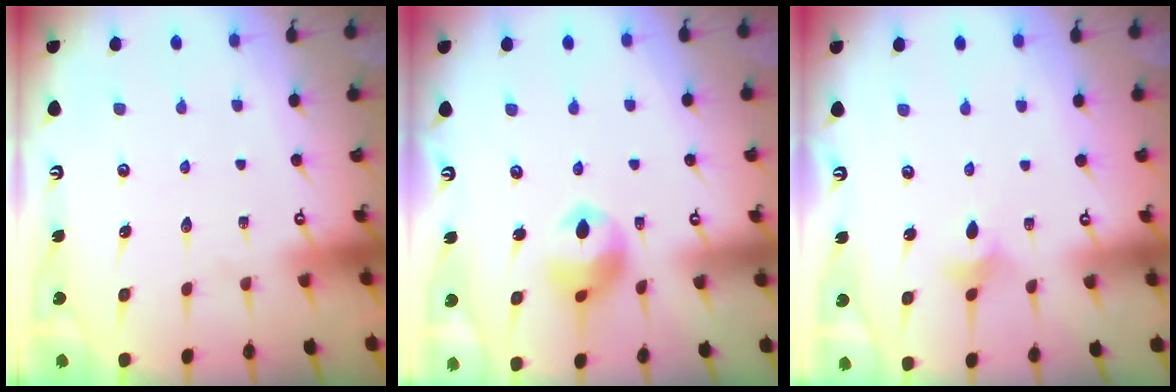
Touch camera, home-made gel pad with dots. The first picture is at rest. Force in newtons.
{"total": 10.5, "press": 10.4, "slide": 1.3}
{"total": 3.9, "press": 3.8, "slide": 0.8}